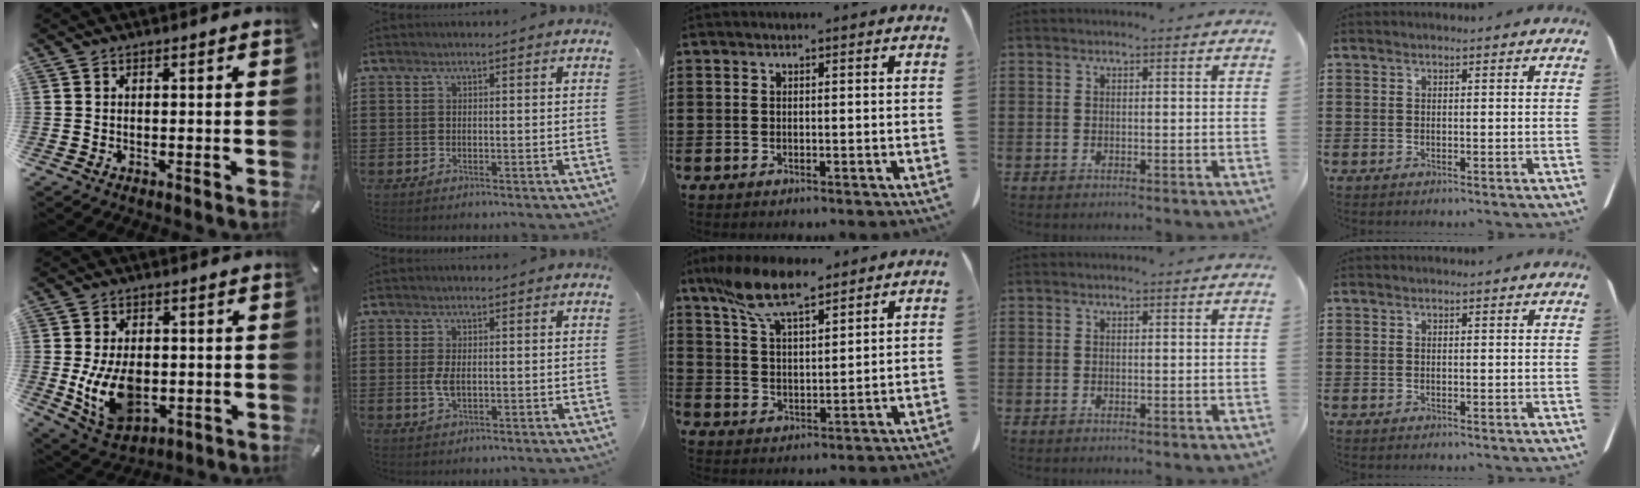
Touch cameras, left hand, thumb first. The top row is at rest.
{"thumb": {"total": 12.3, "force": [-1.3, 8.3, 8.9], "torque": [-0.183, -0.003, -0.019]}, "index": {"total": 2.5, "force": [-0.1, 1.2, 2.2], "torque": [-0.059, -0.003, -0.007]}, "middle": {"total": 10.1, "force": [7.7, 2.9, 5.9], "torque": [-0.133, -0.013, 0.144]}}